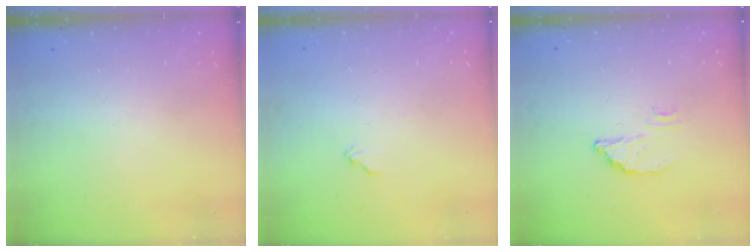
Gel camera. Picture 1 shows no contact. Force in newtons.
{"total": 4.8, "press": 4.8, "slide": 0.3}
{"total": 2.8, "press": 2.8, "slide": 0.2}